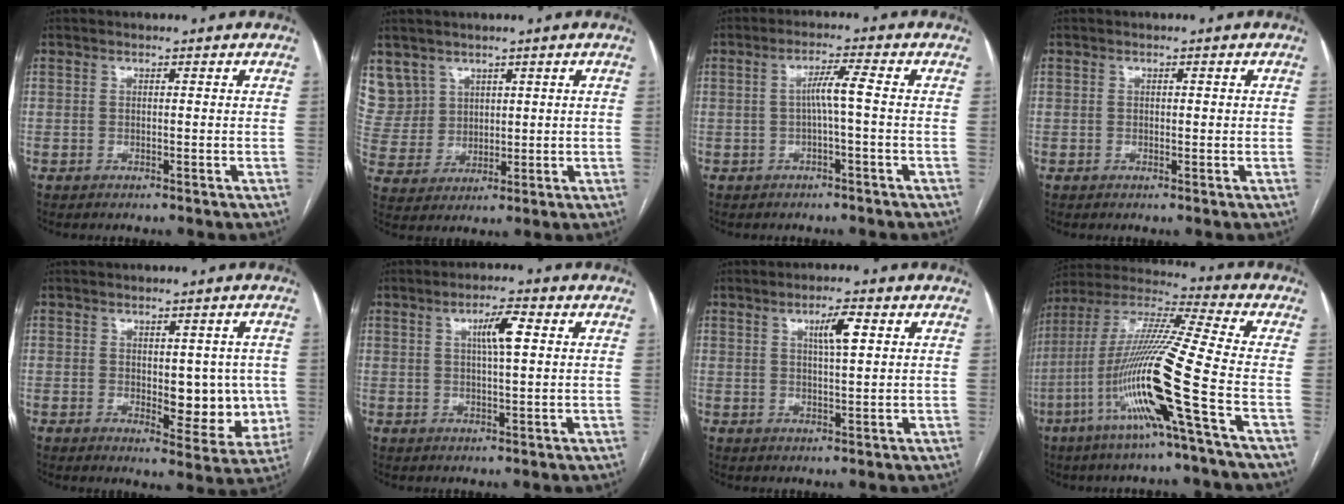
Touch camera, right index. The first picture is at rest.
{"total": 9.3, "force": [5.7, 7.4, 0.5], "torque": [-0.021, 0.029, 0.135]}
{"total": 3.6, "force": [-0.3, -0.3, 3.6], "torque": [-0.064, 0.010, -0.003]}
{"total": 0.8, "force": [0.1, 0.4, 0.7], "torque": [-0.009, 0.000, 0.002]}
{"total": 8.7, "force": [-0.2, 4.4, 7.5], "torque": [-0.072, 0.001, 0.011]}
{"total": 4.9, "force": [1.4, 0.5, 4.7], "torque": [-0.084, 0.005, 0.024]}
{"total": 4.4, "force": [1.7, 0.6, 4.1], "torque": [-0.070, 0.004, 0.028]}
{"total": 18.3, "force": [-6.6, -1.6, 17.0], "torque": [-0.340, -0.012, -0.133]}